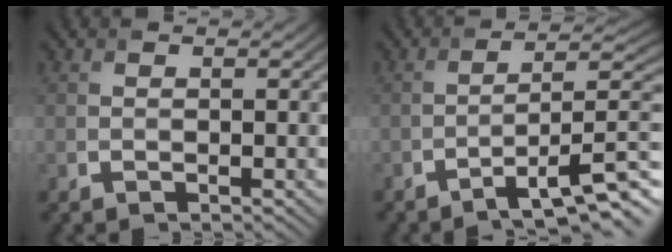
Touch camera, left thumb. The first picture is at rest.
{"total": 7.5, "force": [-4.6, 1.4, 5.8], "torque": [-0.085, 0.011, -0.074]}